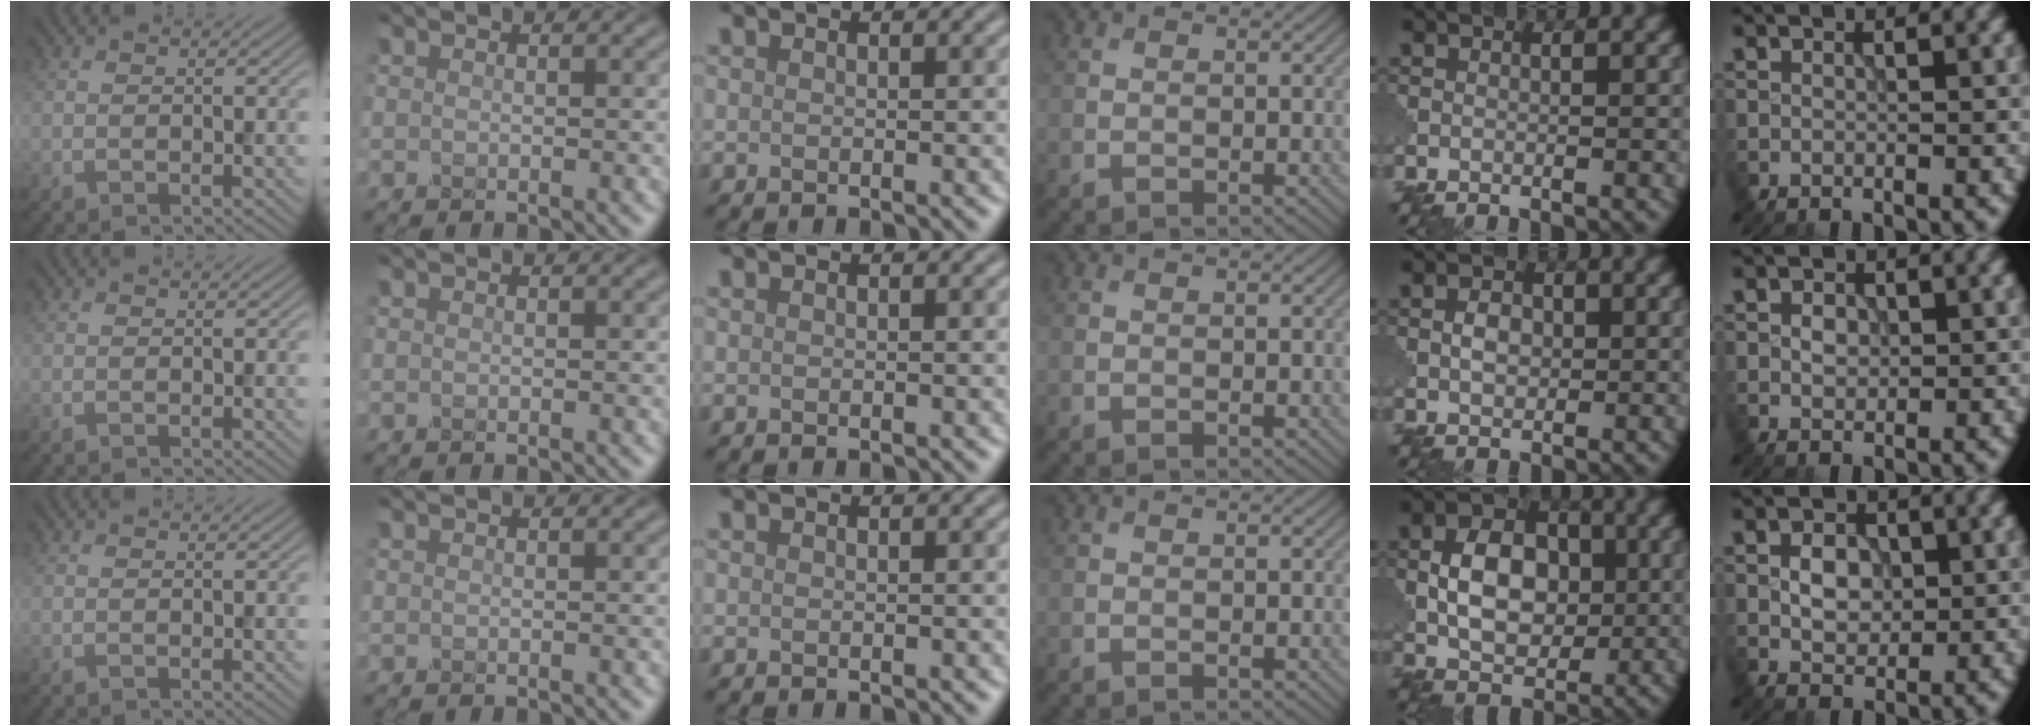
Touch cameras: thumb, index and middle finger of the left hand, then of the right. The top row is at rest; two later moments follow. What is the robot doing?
{"motion": "close", "object": "eyeshadow palette"}